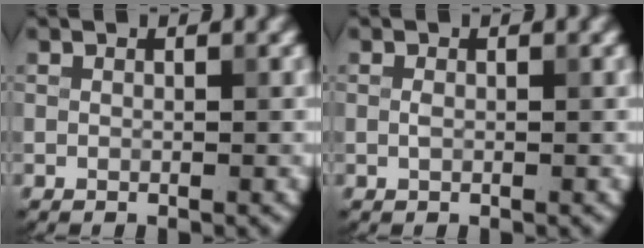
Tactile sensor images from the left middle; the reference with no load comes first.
{"total": 0.6, "force": [0.0, 0.4, 0.5], "torque": [-0.014, -0.001, 0.000]}